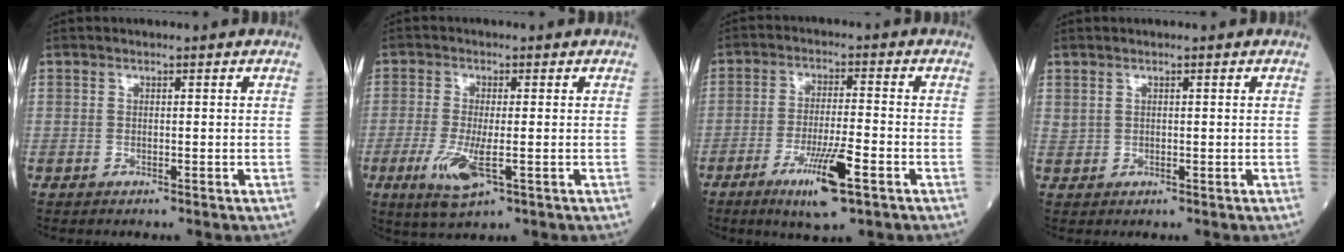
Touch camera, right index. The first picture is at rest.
{"total": 6.5, "force": [-2.2, 1.3, 5.9], "torque": [-0.128, -0.017, -0.037]}
{"total": 9.0, "force": [-4.5, 0.6, 7.7], "torque": [-0.142, -0.018, -0.075]}
{"total": 0.7, "force": [0.6, 0.3, 0.3], "torque": [-0.008, 0.001, 0.014]}